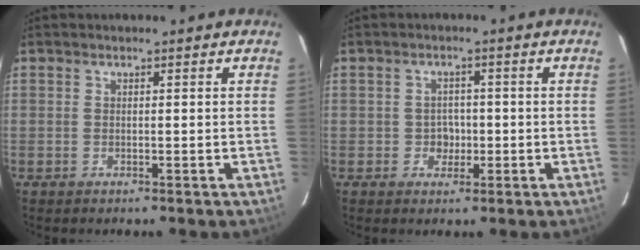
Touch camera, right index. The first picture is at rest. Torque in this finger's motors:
{"motor_torque": [0.02, 0.01, 0.00, 0.00]}